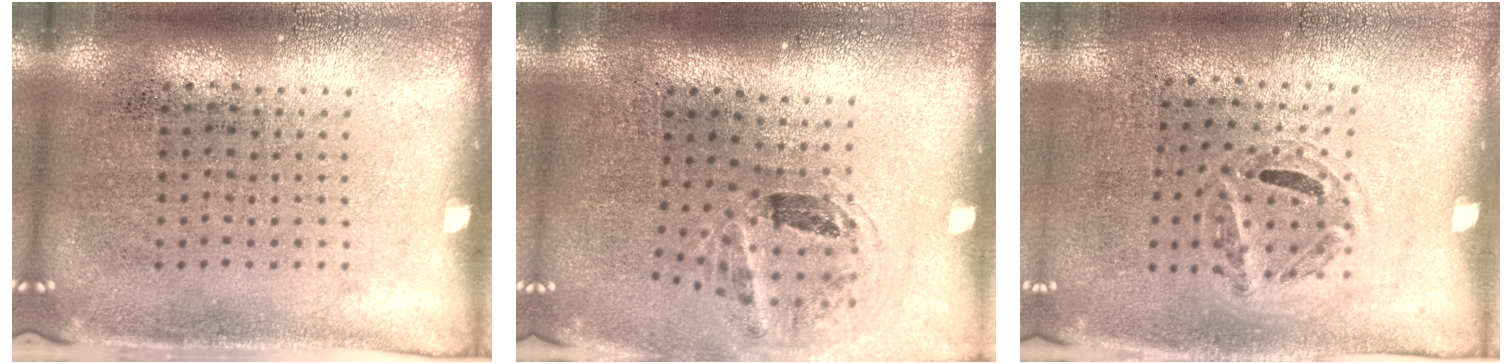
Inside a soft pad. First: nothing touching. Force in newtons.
{"total": 1.2, "press": 1.0, "slide": 0.6}
{"total": 1.0, "press": 0.7, "slide": 0.8}